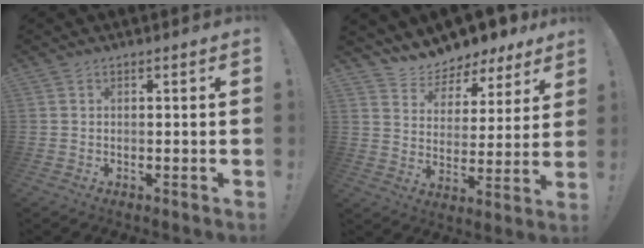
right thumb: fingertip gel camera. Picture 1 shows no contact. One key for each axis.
{"total": 9.2, "fx": 8.6, "fy": 3.0, "fz": 0.6, "tx": -0.027, "ty": -0.086, "tz": 0.156}